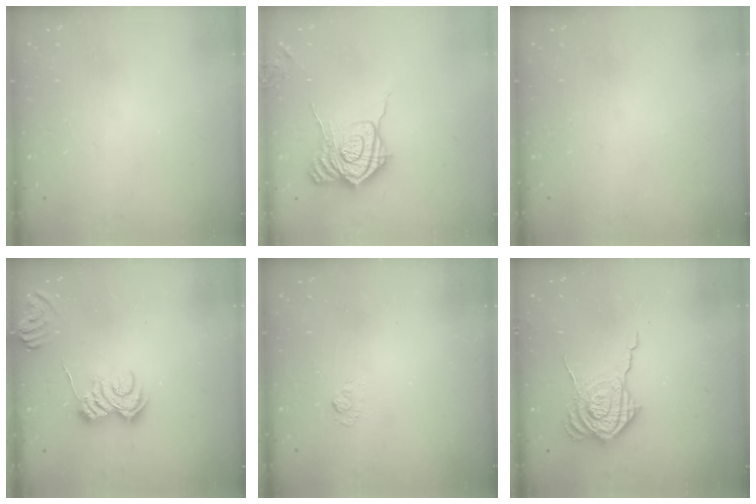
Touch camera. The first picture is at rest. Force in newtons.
{"total": 16.7, "press": 16.7, "slide": 0.6}
{"total": 0.0}
{"total": 5.4, "press": 5.3, "slide": 1.0}
{"total": 2.7, "press": 2.3, "slide": 1.5}
{"total": 13.1, "press": 13.1, "slide": 0.9}